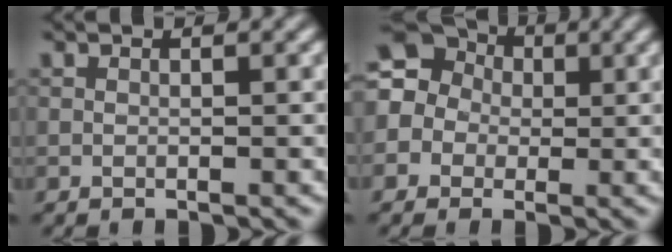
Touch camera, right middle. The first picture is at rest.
{"total": 9.8, "force": [1.1, 9.2, 3.3], "torque": [-0.082, 0.033, -0.021]}